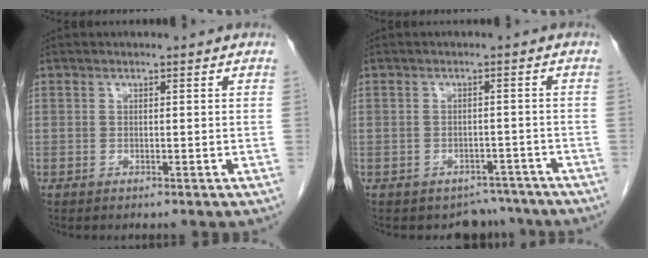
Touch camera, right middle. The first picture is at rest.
{"total": 4.3, "force": [-3.7, 2.2, -0.6], "torque": [0.017, 0.017, -0.047]}